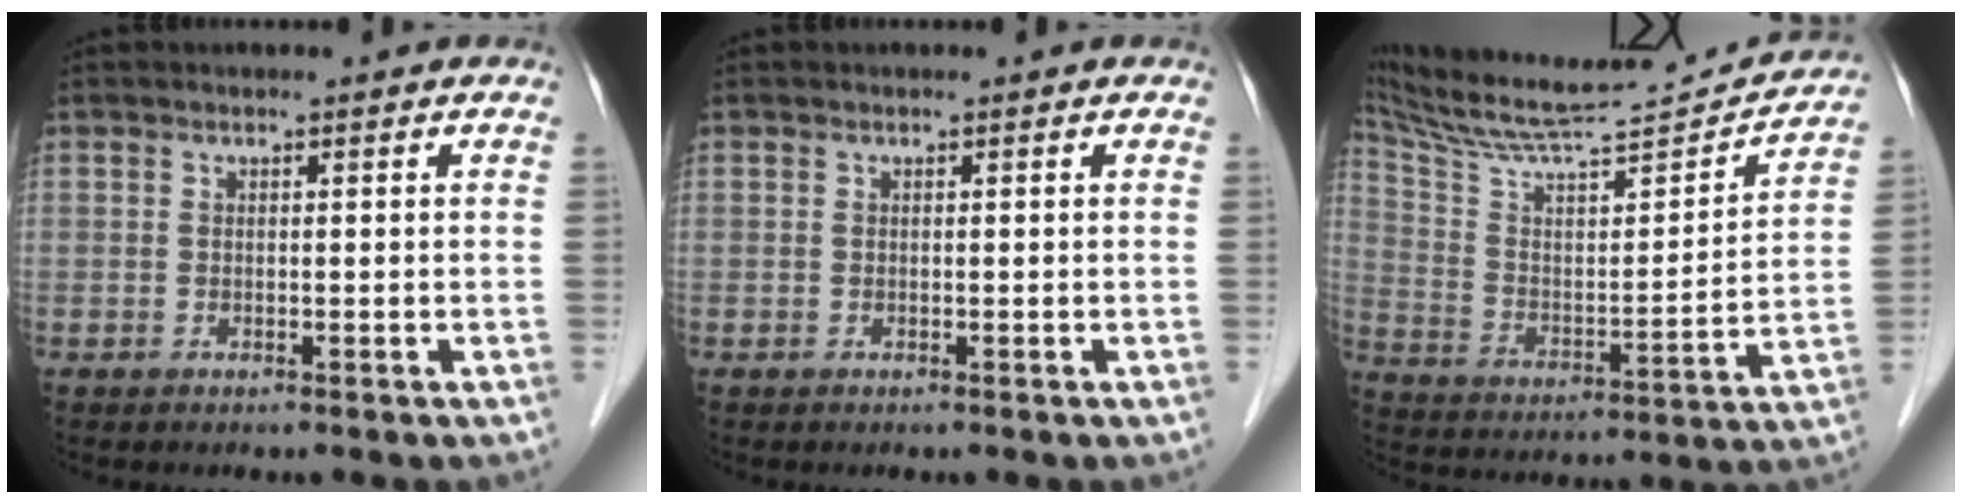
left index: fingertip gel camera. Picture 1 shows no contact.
{"total": 0.0}
{"total": 23.7, "force": [22.1, 1.2, 8.3], "torque": [-0.147, -0.021, 0.336]}